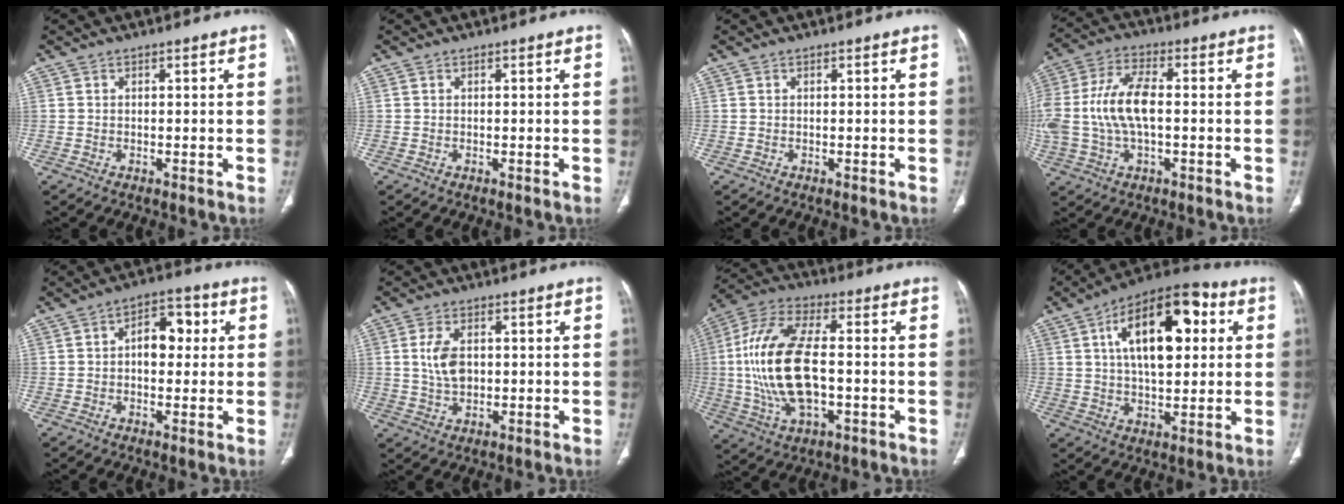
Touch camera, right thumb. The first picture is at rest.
{"total": 0.0}
{"total": 0.0}
{"total": 14.0, "force": [-0.2, 7.0, 12.1], "torque": [-0.274, 0.025, -0.006]}
{"total": 7.9, "force": [1.0, 5.0, 6.1], "torque": [-0.062, 0.020, 0.007]}
{"total": 5.7, "force": [0.8, 3.5, 4.5], "torque": [-0.084, -0.003, 0.017]}
{"total": 19.2, "force": [-0.9, 9.1, 16.9], "torque": [-0.354, 0.016, -0.014]}
{"total": 19.4, "force": [5.2, 9.5, 16.1], "torque": [-0.226, 0.012, 0.073]}